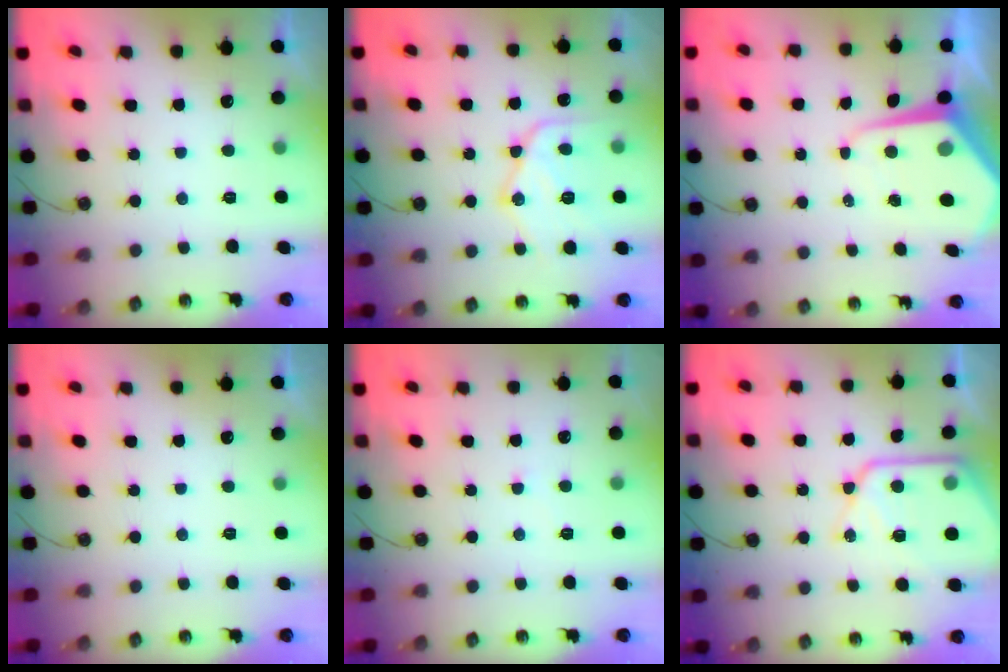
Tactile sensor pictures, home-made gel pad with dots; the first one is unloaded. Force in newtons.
{"total": 16.0, "press": 16.0, "slide": 1.6}
{"total": 8.4, "press": 8.3, "slide": 0.7}
{"total": 0.0}
{"total": 6.1, "press": 6.1, "slide": 0.5}
{"total": 14.9, "press": 14.8, "slide": 1.5}